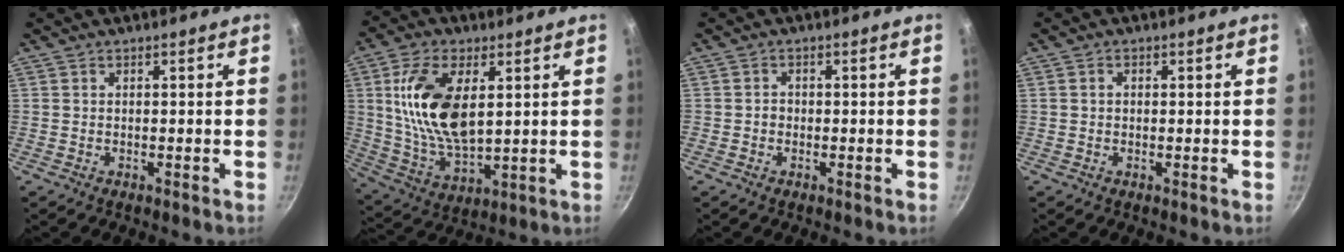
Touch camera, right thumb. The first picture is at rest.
{"total": 16.2, "force": [3.8, 8.3, 13.4], "torque": [-0.248, -0.015, 0.079]}
{"total": 1.2, "force": [-0.4, 1.1, 0.4], "torque": [-0.002, 0.004, -0.009]}
{"total": 0.9, "force": [0.0, 0.8, 0.5], "torque": [-0.008, 0.006, 0.000]}